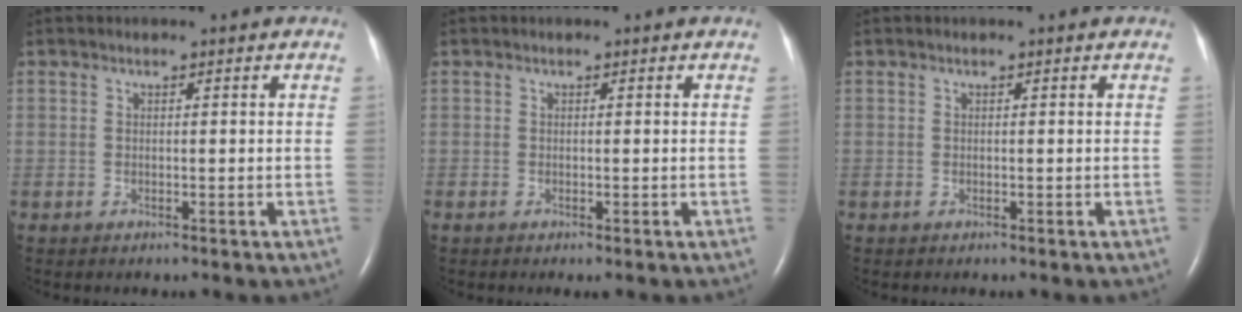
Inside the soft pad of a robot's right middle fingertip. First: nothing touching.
{"total": 0.0}
{"total": 0.0}